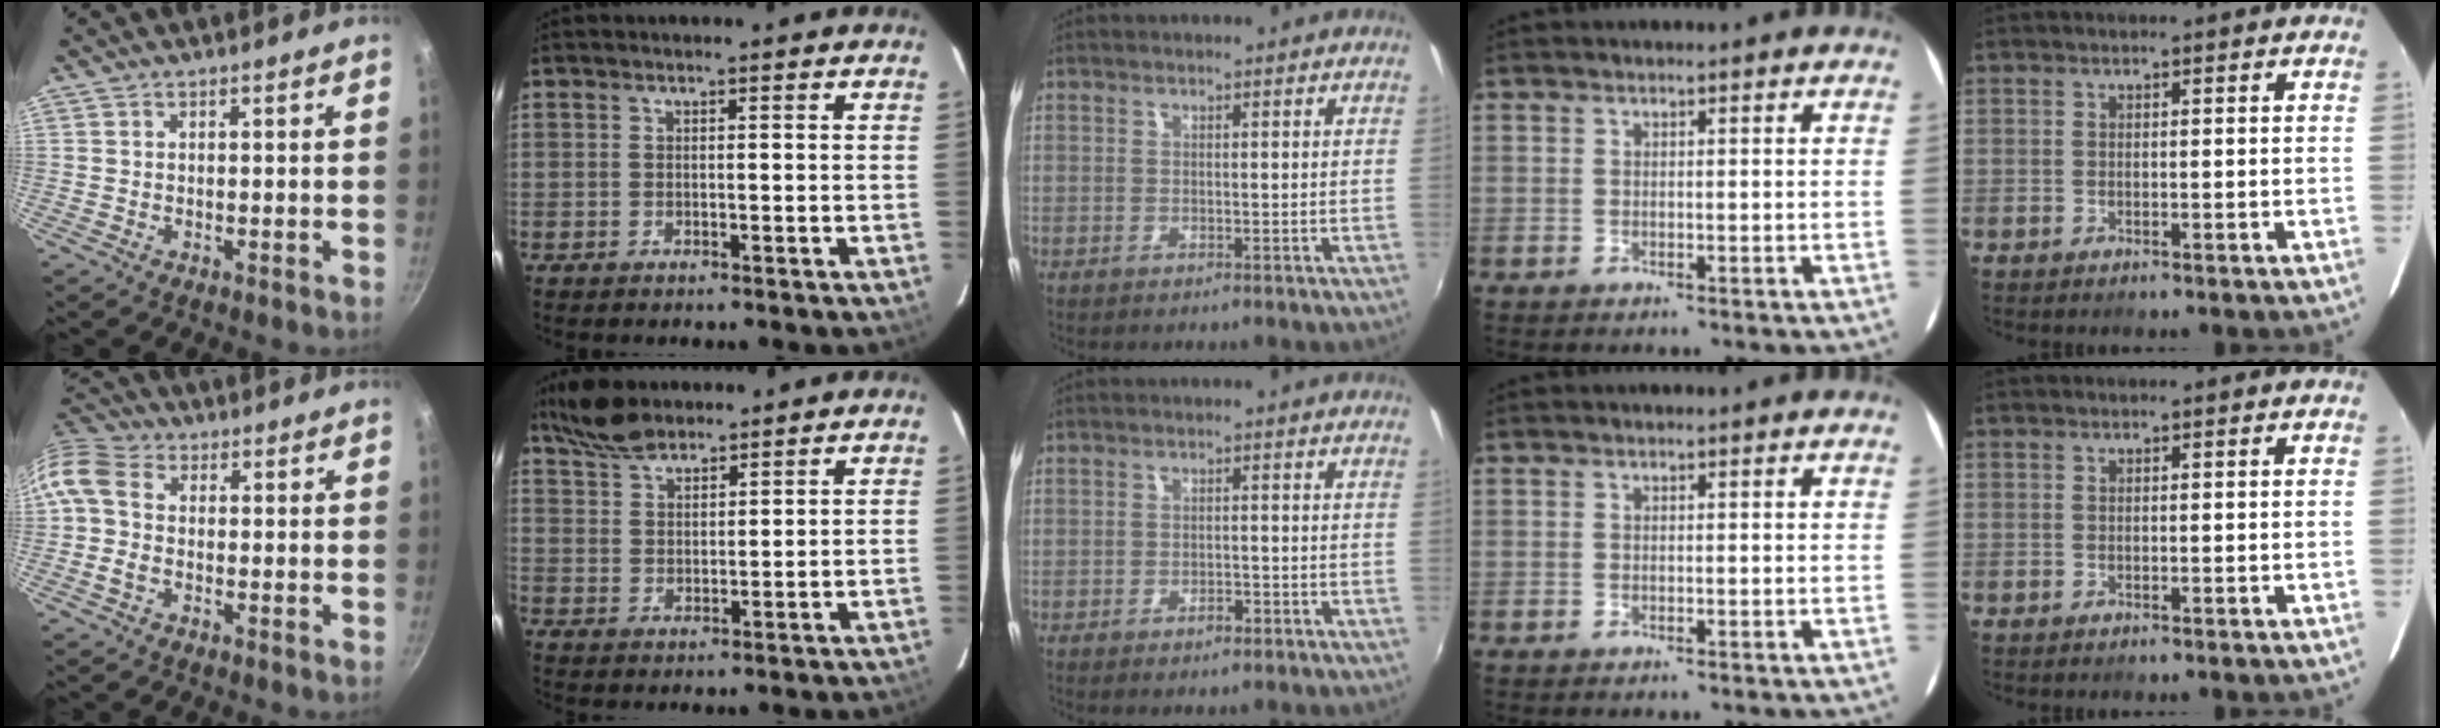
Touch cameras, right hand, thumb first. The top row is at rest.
{"thumb": {"total": 9.2, "force": [-0.1, 6.6, 6.3], "torque": [-0.136, 0.025, -0.020]}, "index": {"total": 7.7, "force": [6.4, 2.7, 3.2], "torque": [-0.070, 0.021, 0.122]}, "middle": {"total": 2.1, "force": [-1.5, 0.8, 1.2], "torque": [-0.023, 0.000, -0.022]}}